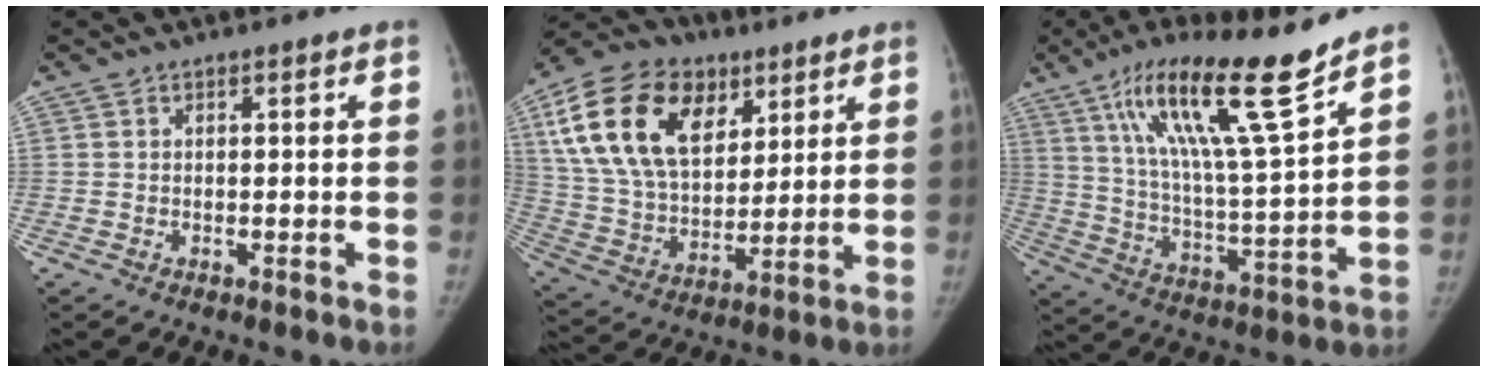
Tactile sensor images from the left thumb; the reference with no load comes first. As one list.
[{"total": 24.1, "force": [10.2, 15.4, 15.4], "torque": [-0.276, -0.010, 0.183]}, {"total": 19.2, "force": [12.6, 1.8, 14.3], "torque": [-0.228, -0.066, 0.219]}]